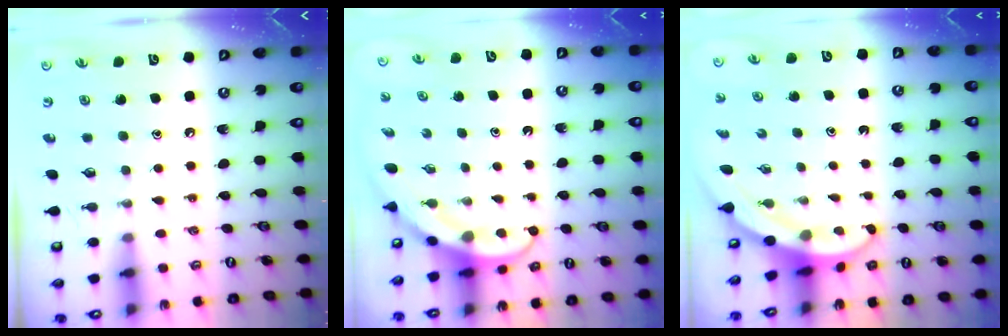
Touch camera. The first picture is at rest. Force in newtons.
{"total": 3.9, "press": 3.9, "slide": 0.3}
{"total": 3.2, "press": 3.2, "slide": 0.1}